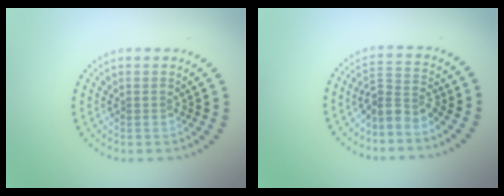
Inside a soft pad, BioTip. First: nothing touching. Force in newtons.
{"total": 2.8, "press": 2.0, "slide": 1.9}